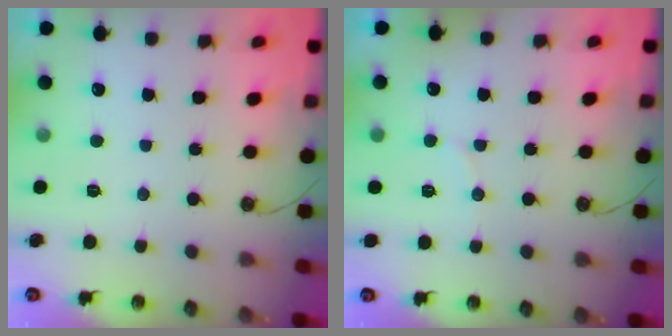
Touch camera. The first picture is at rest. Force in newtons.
{"total": 4.0, "press": 3.9, "slide": 1.0}